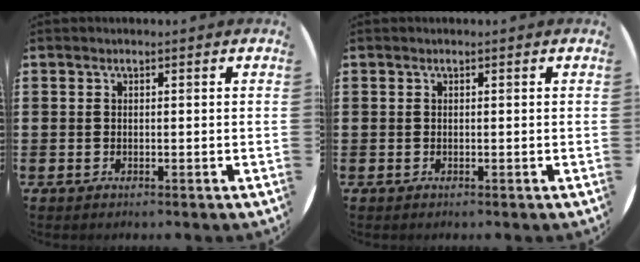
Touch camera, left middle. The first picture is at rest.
{"total": 0.0}